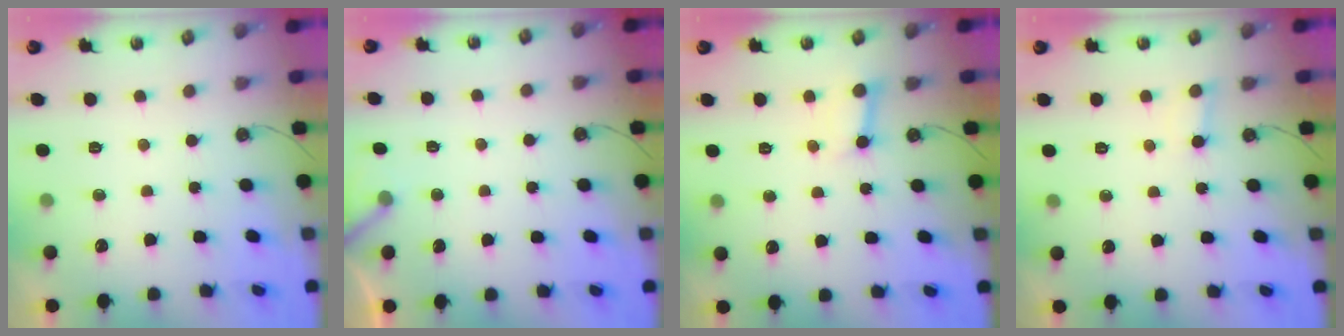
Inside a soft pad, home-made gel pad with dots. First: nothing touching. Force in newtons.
{"total": 3.6, "press": 3.6, "slide": 0.2}
{"total": 3.1, "press": 3.1, "slide": 0.1}
{"total": 2.6, "press": 2.6, "slide": 0.1}